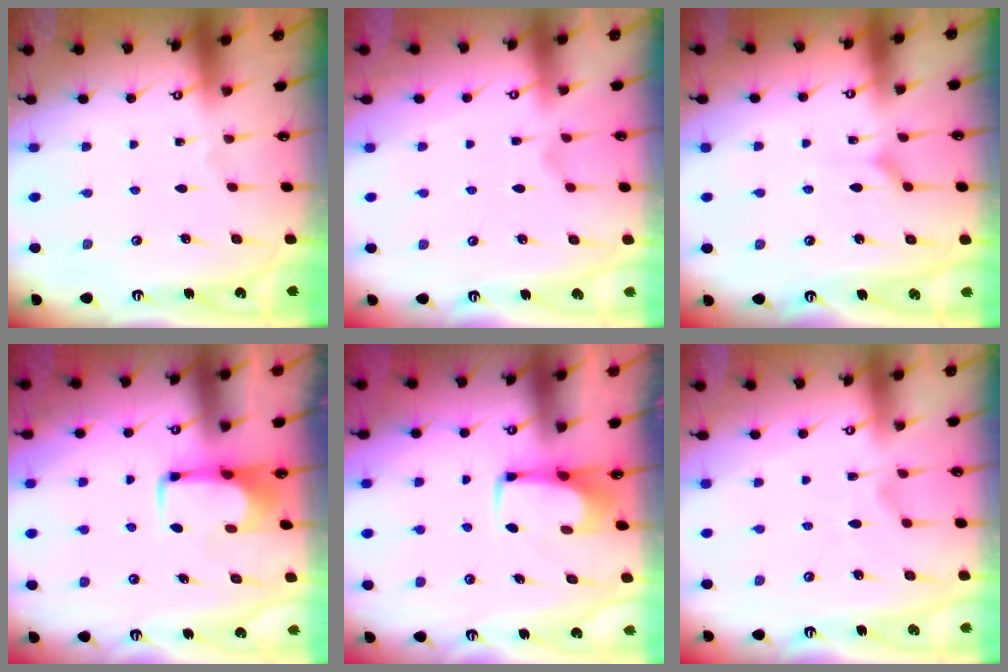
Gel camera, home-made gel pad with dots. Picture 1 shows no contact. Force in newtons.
{"total": 1.3, "press": 0.7, "slide": 1.1}
{"total": 4.6, "press": 4.6, "slide": 0.6}
{"total": 1.6, "press": 1.5, "slide": 0.5}
{"total": 1.9, "press": 1.8, "slide": 0.6}
{"total": 1.2, "press": 0.0, "slide": 1.2}